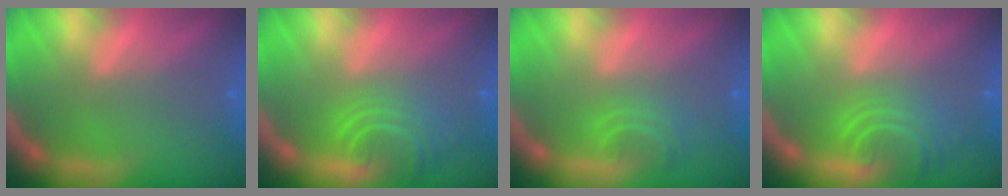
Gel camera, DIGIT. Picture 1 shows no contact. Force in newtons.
{"total": 5.1}
{"total": 2.4}
{"total": 5.1}